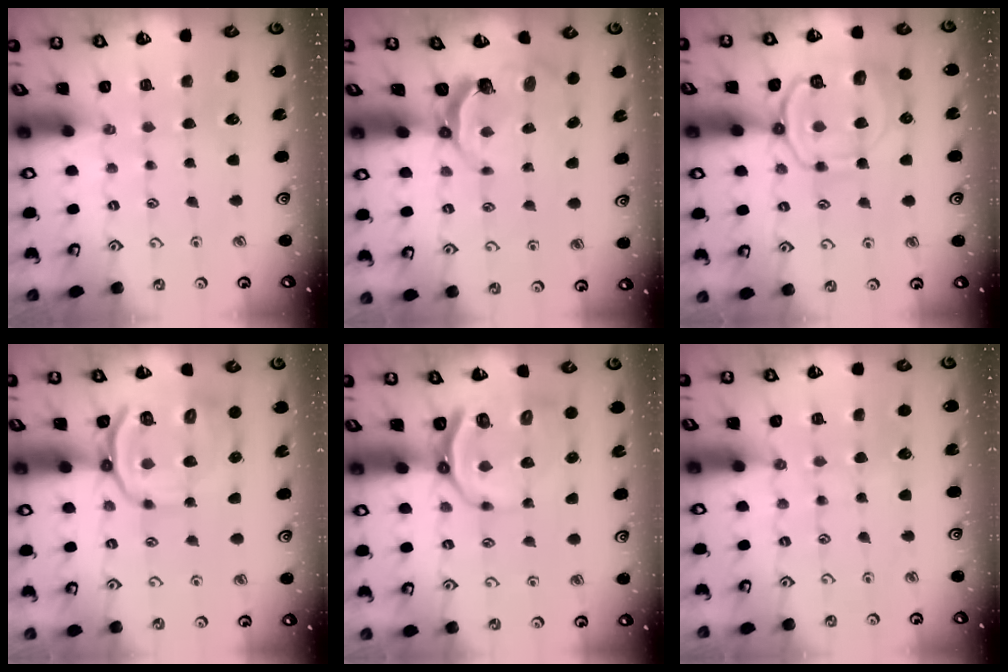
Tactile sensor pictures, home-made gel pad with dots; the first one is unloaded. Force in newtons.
{"total": 5.6, "press": 4.1, "slide": 3.8}
{"total": 12.6, "press": 12.6, "slide": 1.4}
{"total": 16.7, "press": 16.5, "slide": 2.6}
{"total": 9.6, "press": 9.0, "slide": 3.3}
{"total": 5.4, "press": 5.4, "slide": 0.6}